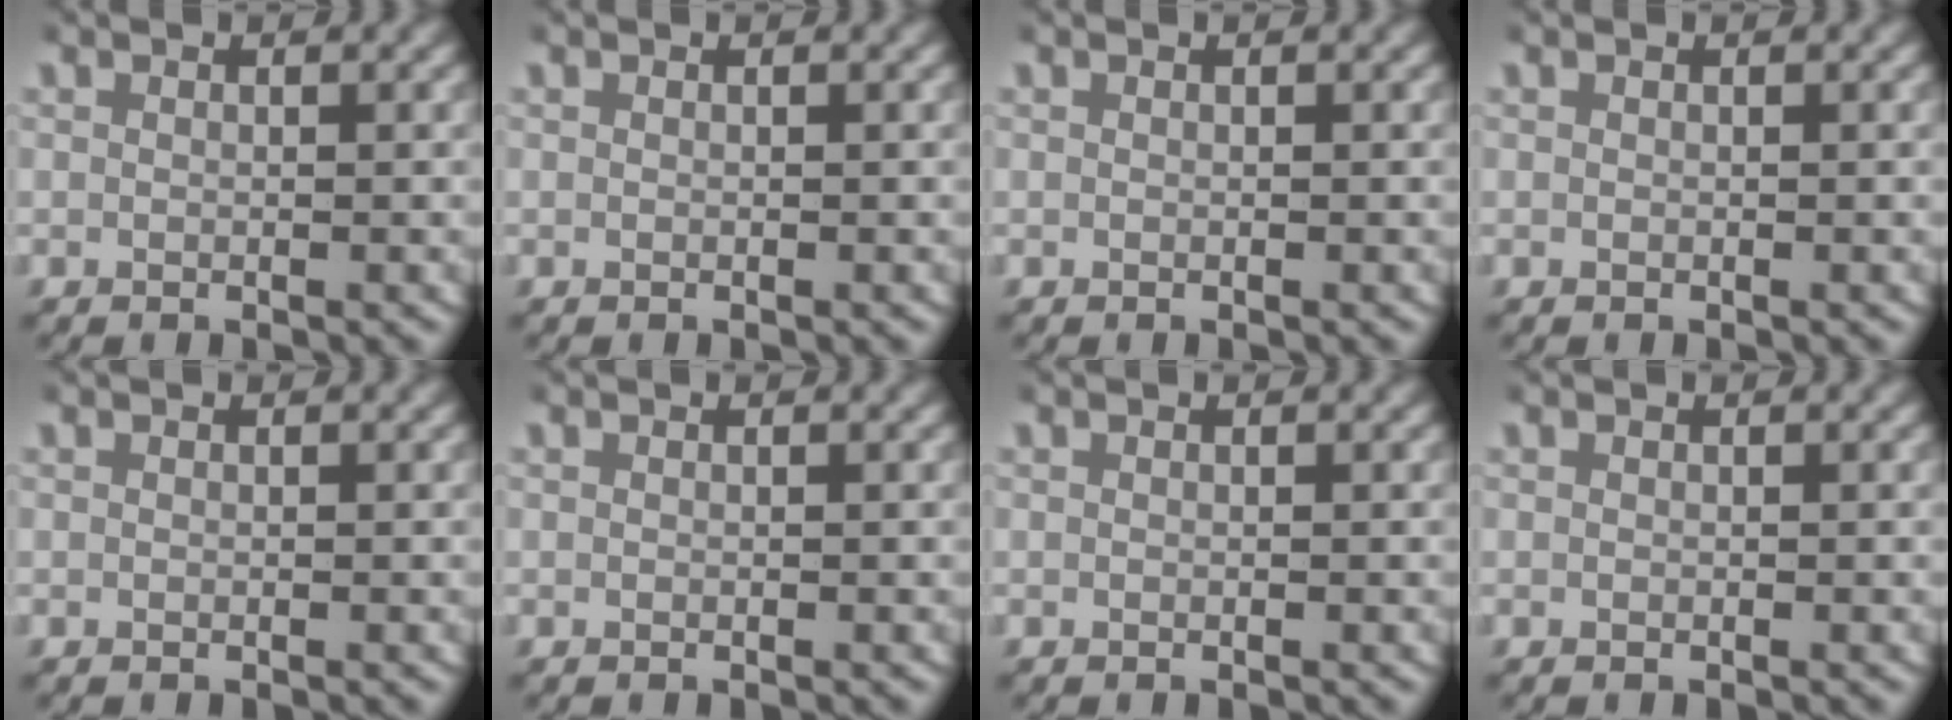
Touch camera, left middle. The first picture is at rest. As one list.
[{"total": 0.0}, {"total": 0.0}, {"total": 0.0}, {"total": 0.0}, {"total": 0.0}, {"total": 0.0}, {"total": 0.0}]